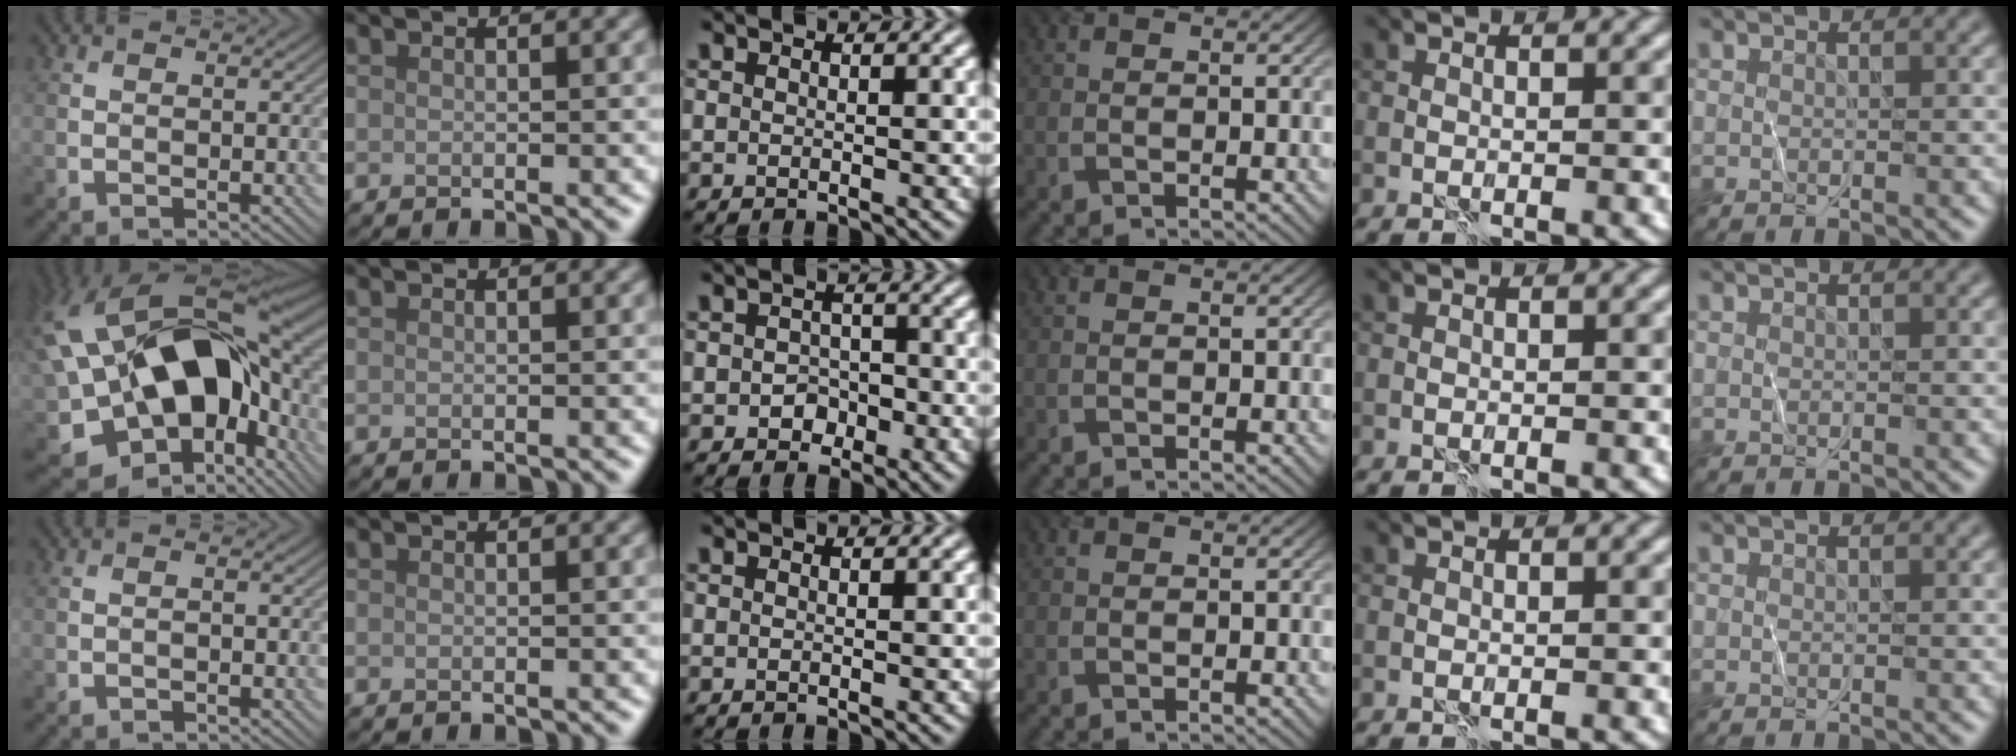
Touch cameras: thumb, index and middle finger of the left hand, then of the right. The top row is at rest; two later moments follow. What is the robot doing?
{"motion": "wrap", "object": "plastic wrap"}